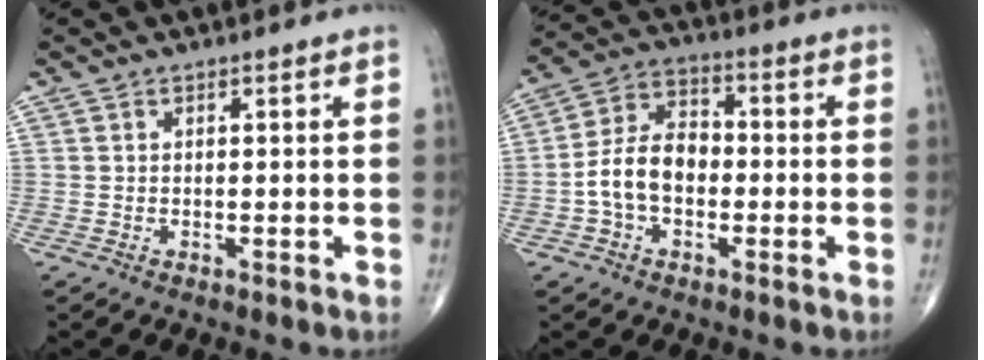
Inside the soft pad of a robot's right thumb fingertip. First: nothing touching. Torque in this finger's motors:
{"motor_torque": [1.60, 1.61, 0.93, -0.74, 0.13]}